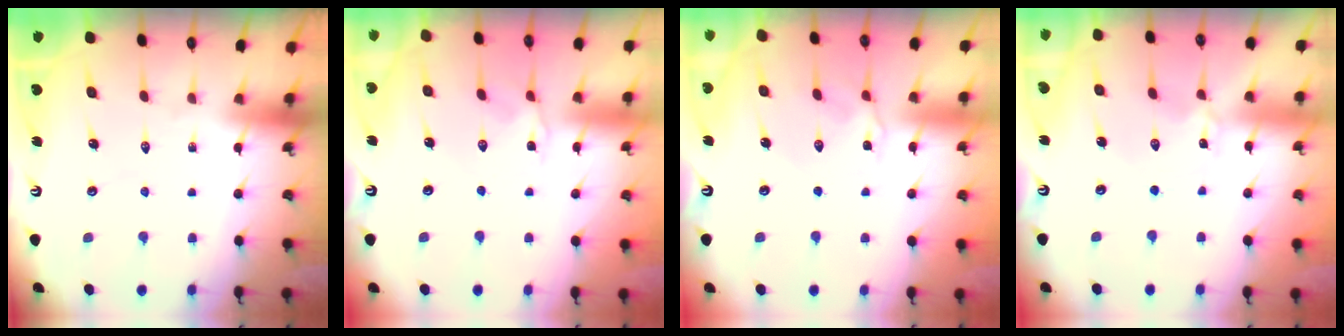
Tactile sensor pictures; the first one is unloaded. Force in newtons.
{"total": 1.8, "press": 1.8, "slide": 0.2}
{"total": 2.3, "press": 2.2, "slide": 0.4}
{"total": 0.0}